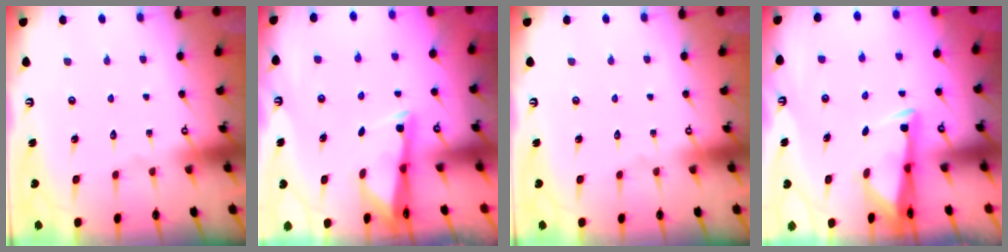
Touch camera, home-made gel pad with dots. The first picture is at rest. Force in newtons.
{"total": 2.5, "press": 2.5, "slide": 0.4}
{"total": 0.0}
{"total": 2.9, "press": 2.8, "slide": 0.9}